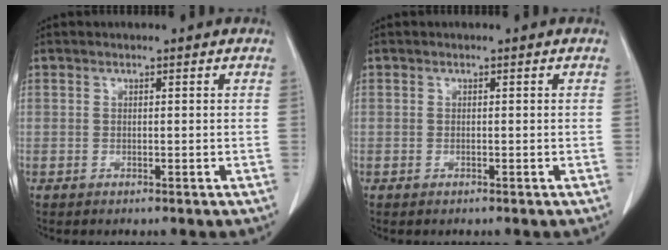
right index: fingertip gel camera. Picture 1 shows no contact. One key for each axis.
{"total": 0.0}